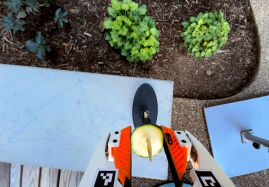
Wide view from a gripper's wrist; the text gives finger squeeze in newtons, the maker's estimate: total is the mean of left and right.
{"total": 9.9, "left": 9.7, "right": 10.1}